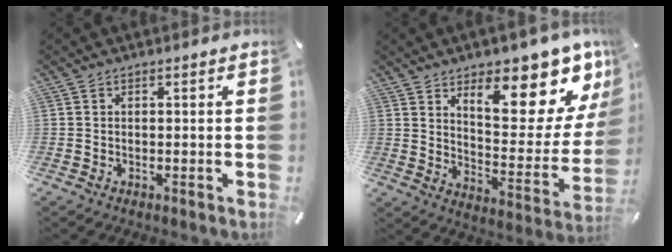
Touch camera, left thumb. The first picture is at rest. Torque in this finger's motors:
{"motor_torque": [2.72, 2.29, 1.39, -1.38, 0.08]}